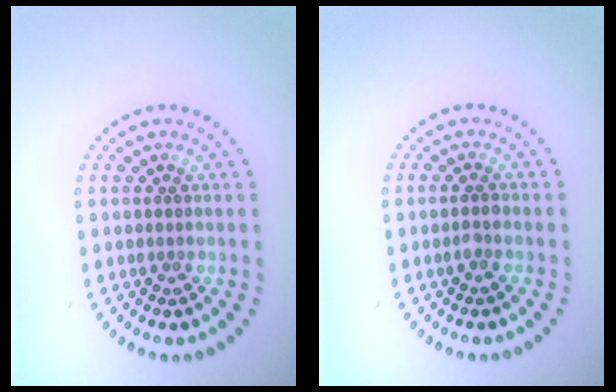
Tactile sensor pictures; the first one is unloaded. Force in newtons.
{"total": 1.0, "press": 1.0, "slide": 0.2}